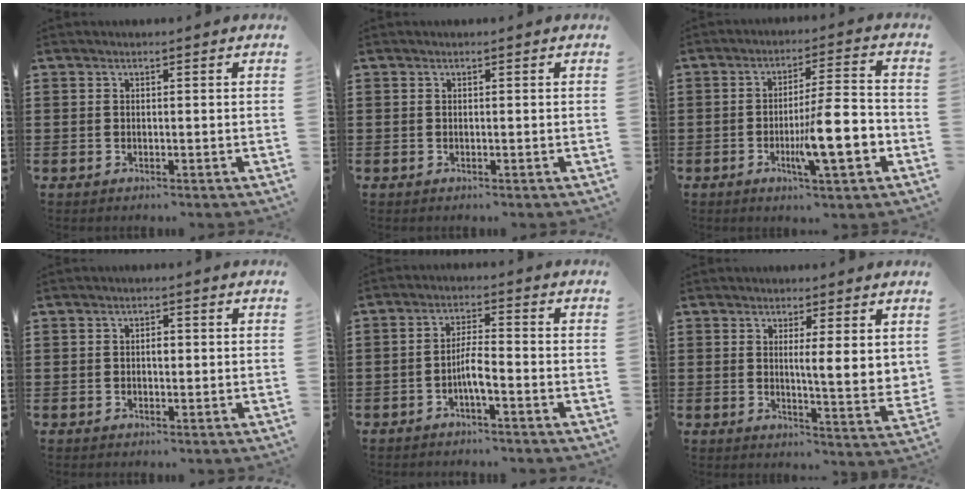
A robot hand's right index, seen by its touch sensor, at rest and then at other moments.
{"total": 0.0}
{"total": 11.9, "force": [-3.7, 2.4, 11.1], "torque": [-0.174, -0.006, -0.065]}
{"total": 1.3, "force": [0.0, 0.5, 1.2], "torque": [-0.023, 0.001, -0.001]}
{"total": 3.8, "force": [-1.8, 0.4, 3.3], "torque": [-0.073, -0.002, -0.039]}
{"total": 4.8, "force": [2.1, 0.3, 4.3], "torque": [-0.064, -0.024, 0.029]}